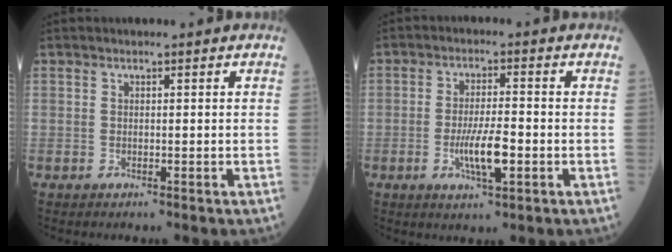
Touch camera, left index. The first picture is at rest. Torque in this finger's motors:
{"motor_torque": [1.21, 0.14, 0.56, 0.13]}